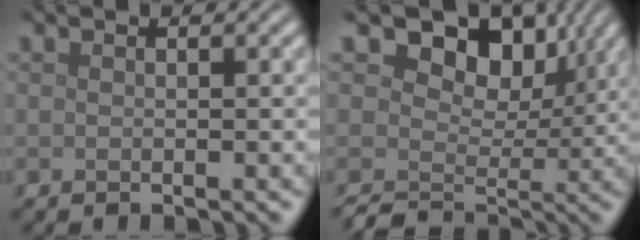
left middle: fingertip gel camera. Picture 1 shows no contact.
{"total": 8.6, "force": [3.4, 6.0, 5.1], "torque": [-0.073, -0.001, 0.045]}